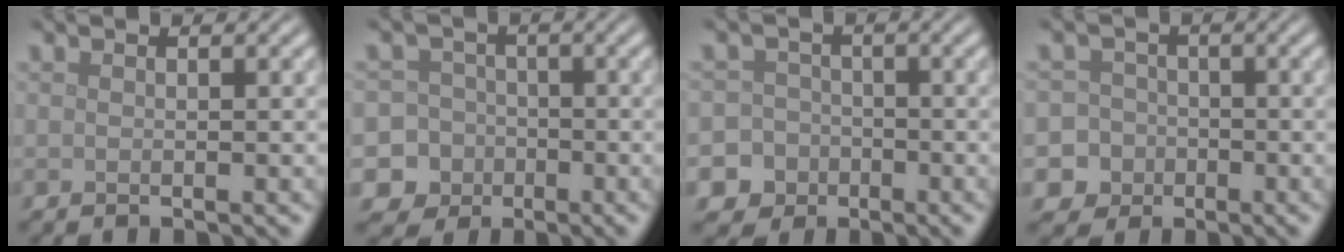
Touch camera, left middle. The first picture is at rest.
{"total": 9.0, "force": [-3.9, 8.1, 1.0], "torque": [-0.011, -0.012, -0.095]}
{"total": 6.9, "force": [-3.7, 5.8, 0.7], "torque": [-0.003, -0.014, -0.079]}
{"total": 7.0, "force": [-3.2, 6.1, 0.8], "torque": [-0.008, -0.007, -0.078]}